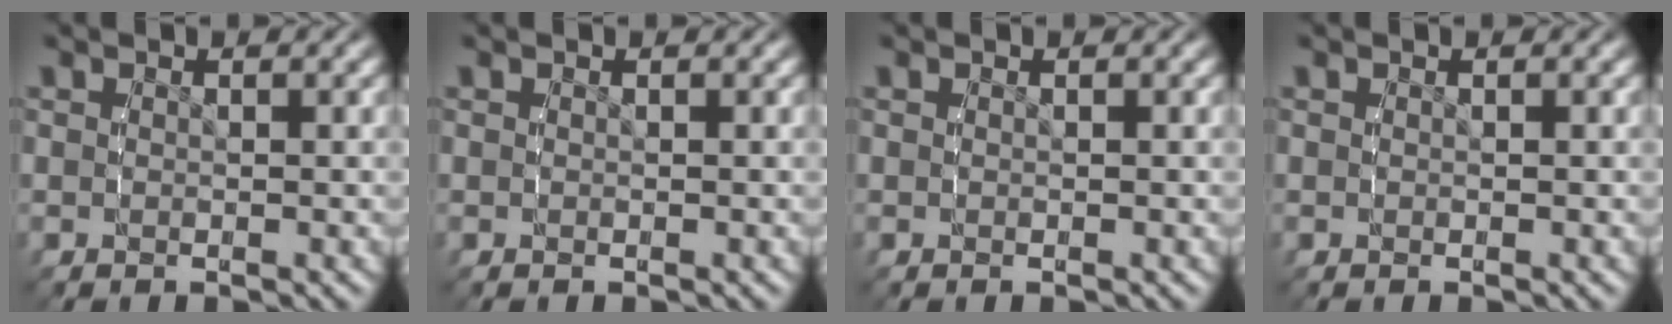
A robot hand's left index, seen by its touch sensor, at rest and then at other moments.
{"total": 0.0}
{"total": 0.0}
{"total": 0.0}